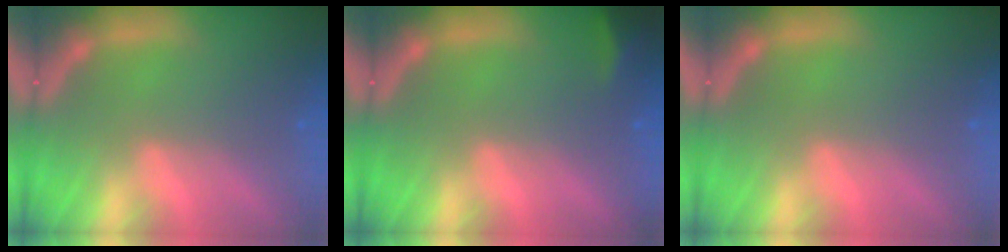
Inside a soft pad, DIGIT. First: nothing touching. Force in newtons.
{"total": 2.4}
{"total": 0.0}